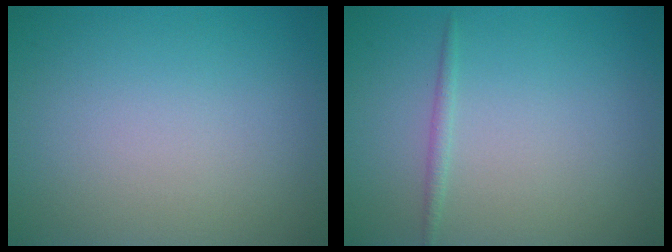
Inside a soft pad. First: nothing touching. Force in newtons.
{"total": 0.8, "press": 0.8, "slide": 0.1}